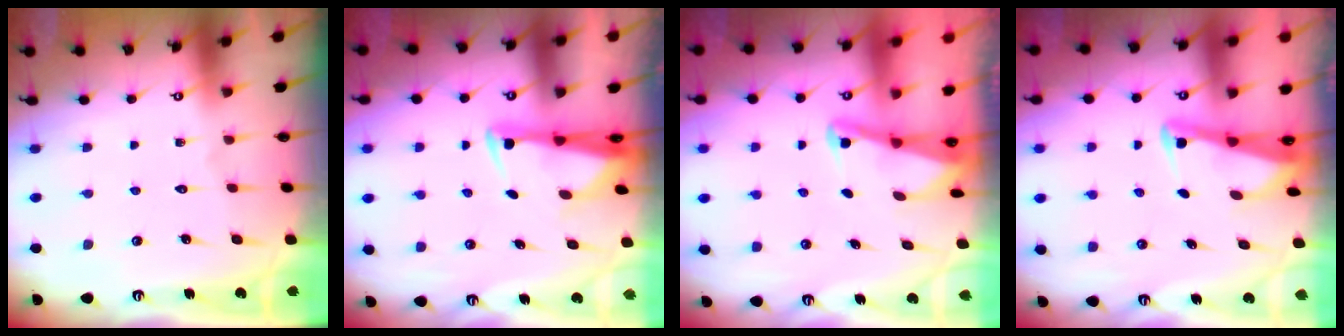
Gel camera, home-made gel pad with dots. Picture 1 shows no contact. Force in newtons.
{"total": 2.8, "press": 2.7, "slide": 1.0}
{"total": 2.1, "press": 2.1, "slide": 0.3}
{"total": 2.6, "press": 2.6, "slide": 0.2}